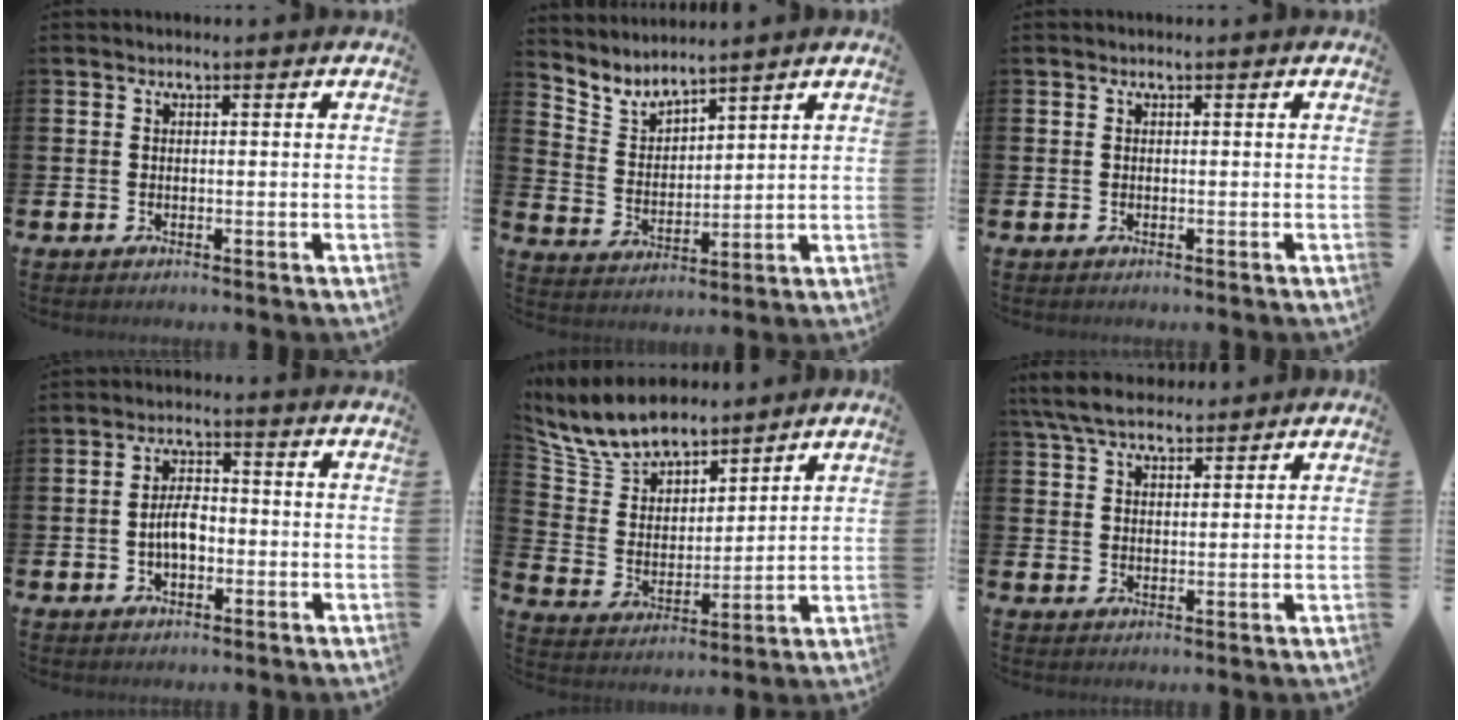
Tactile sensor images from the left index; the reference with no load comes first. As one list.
[{"total": 4.5, "force": [4.4, 0.6, 0.2], "torque": [-0.033, -0.029, 0.078]}, {"total": 0.0}, {"total": 3.8, "force": [-0.8, 2.0, 3.1], "torque": [-0.049, 0.003, -0.018]}, {"total": 8.9, "force": [8.2, 2.9, 2.0], "torque": [-0.088, -0.045, 0.153]}, {"total": 6.1, "force": [5.5, 1.6, 1.9], "torque": [-0.053, -0.016, 0.103]}]